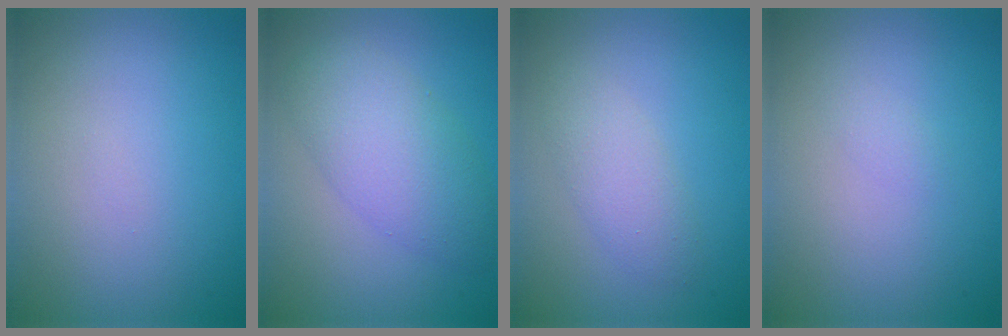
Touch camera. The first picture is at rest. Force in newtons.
{"total": 5.3, "press": 5.3, "slide": 0.2}
{"total": 2.4, "press": 2.4, "slide": 0.1}
{"total": 0.7, "press": 0.7, "slide": 0.1}